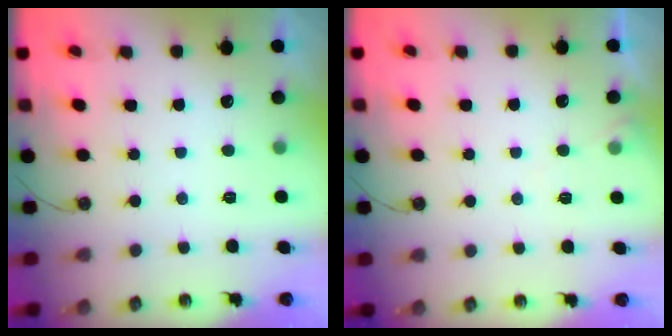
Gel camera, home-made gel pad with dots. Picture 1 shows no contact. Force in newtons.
{"total": 4.1, "press": 4.1, "slide": 0.7}